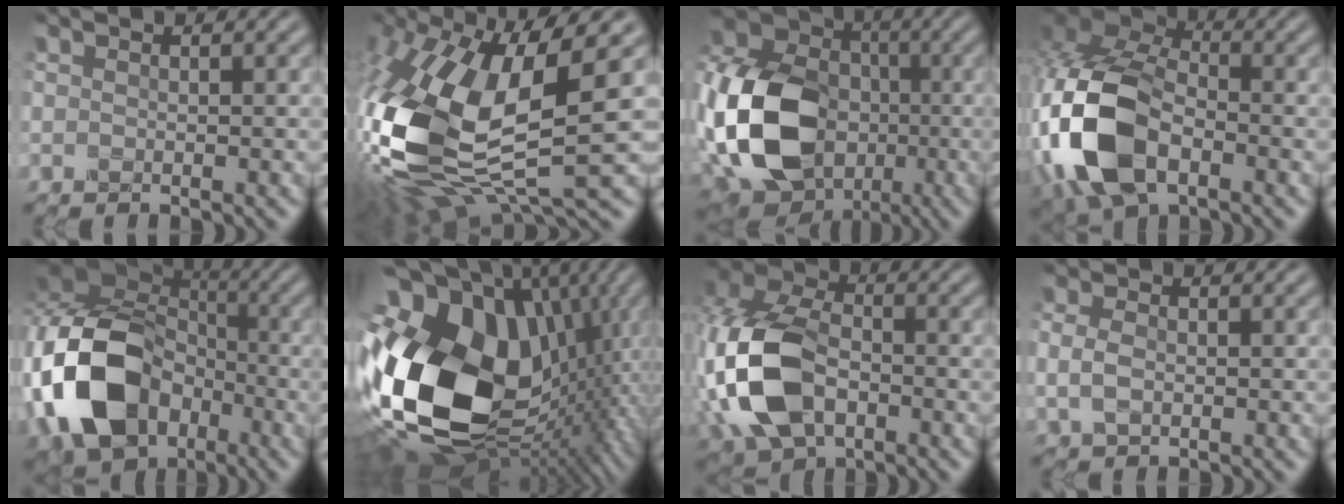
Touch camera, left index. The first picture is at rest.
{"total": 15.0, "force": [-0.3, 6.2, 13.7], "torque": [-0.299, -0.014, -0.010]}
{"total": 20.1, "force": [-4.1, 15.9, 11.6], "torque": [-0.256, -0.009, -0.109]}
{"total": 13.2, "force": [-3.8, 8.3, 9.6], "torque": [-0.255, -0.017, -0.084]}
{"total": 13.7, "force": [-4.3, 10.0, 8.4], "torque": [-0.183, -0.018, -0.087]}
{"total": 20.7, "force": [-1.5, 14.7, 14.5], "torque": [-0.326, -0.026, -0.012]}
{"total": 12.4, "force": [-3.0, 8.3, 8.7], "torque": [-0.218, -0.011, -0.070]}
{"total": 2.3, "force": [-0.3, 1.6, 1.7], "torque": [-0.042, 0.000, -0.010]}